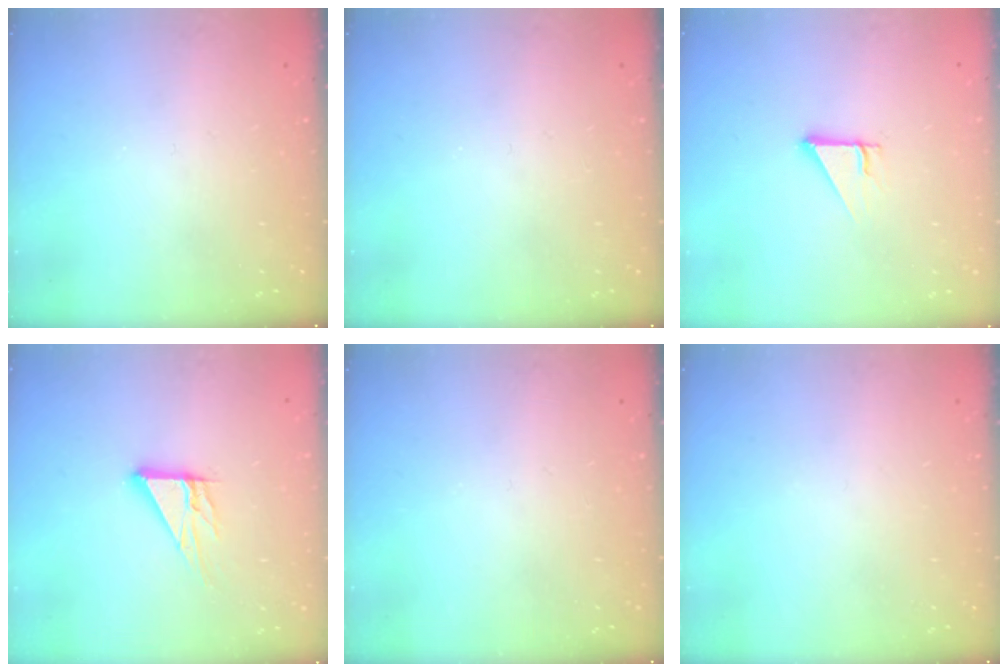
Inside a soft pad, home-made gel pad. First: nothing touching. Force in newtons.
{"total": 0.0}
{"total": 2.5, "press": 2.5, "slide": 0.2}
{"total": 9.0, "press": 9.0, "slide": 0.7}
{"total": 0.0}
{"total": 0.0}